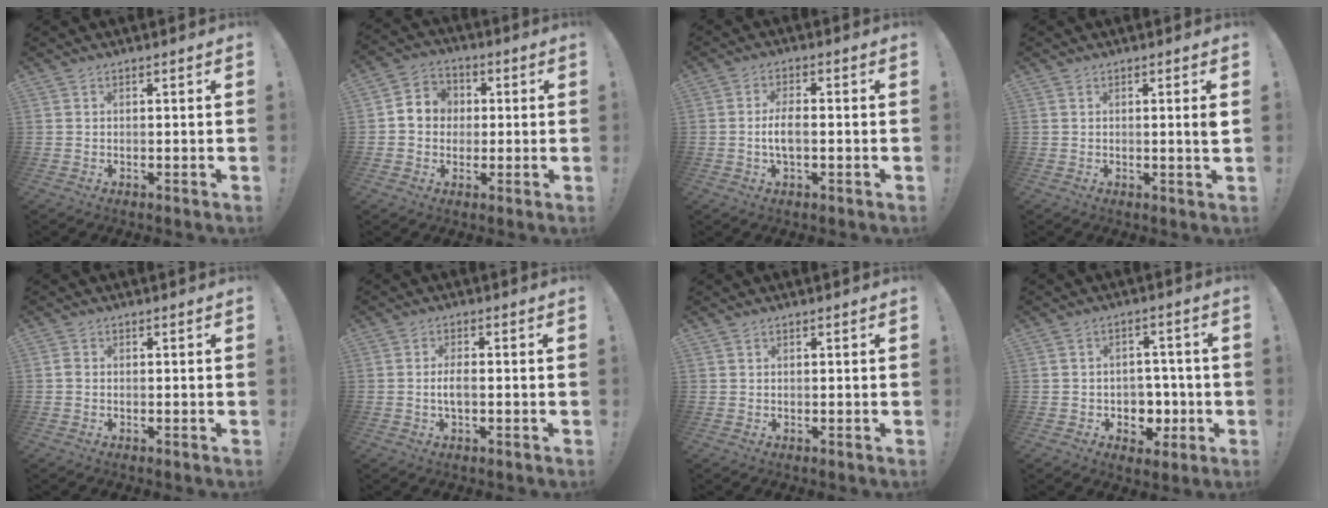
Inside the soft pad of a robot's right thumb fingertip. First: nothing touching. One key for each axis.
{"total": 7.6, "fx": 0.1, "fy": 7.2, "fz": 2.5, "tx": -0.040, "ty": 0.015, "tz": 0.008}
{"total": 5.4, "fx": -1.1, "fy": 2.1, "fz": 4.9, "tx": -0.105, "ty": 0.006, "tz": -0.019}
{"total": 2.4, "fx": 0.5, "fy": -0.7, "fz": 2.3, "tx": -0.034, "ty": -0.009, "tz": 0.004}
{"total": 1.2, "fx": -0.3, "fy": 0.9, "fz": 0.7, "tx": -0.020, "ty": 0.007, "tz": -0.003}
{"total": 3.7, "fx": -0.8, "fy": 1.4, "fz": 3.4, "tx": -0.081, "ty": 0.003, "tz": -0.016}
{"total": 0.0}
{"total": 7.3, "fx": -1.4, "fy": 6.7, "fz": 2.5, "tx": -0.027, "ty": 0.007, "tz": -0.015}